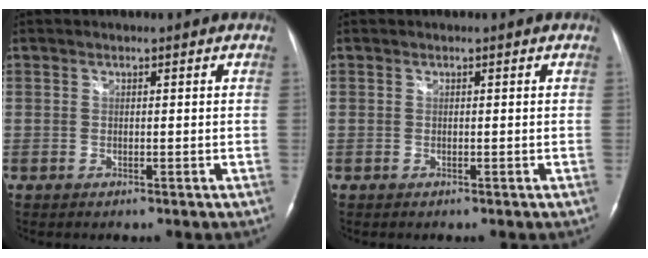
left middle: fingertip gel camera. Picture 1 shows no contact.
{"total": 0.0}